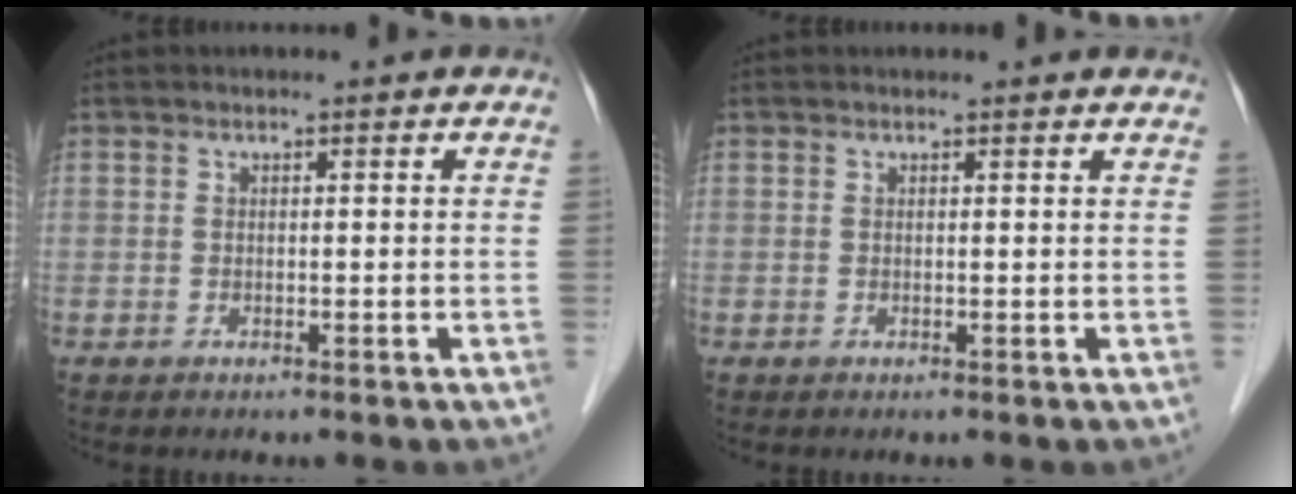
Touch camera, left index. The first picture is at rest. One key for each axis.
{"total": 2.0, "fx": 1.9, "fy": 0.2, "fz": 0.4, "tx": -0.014, "ty": 0.005, "tz": 0.014}